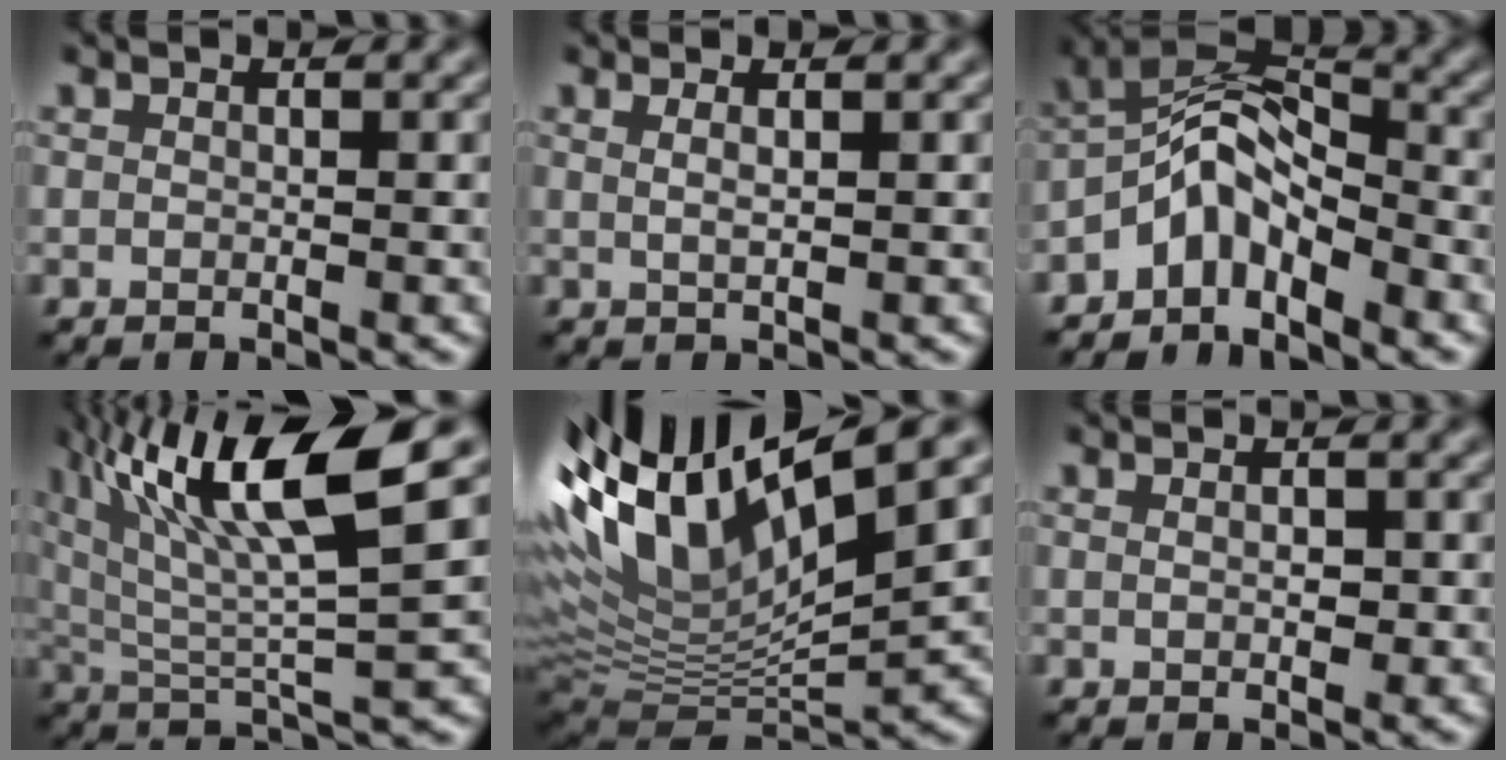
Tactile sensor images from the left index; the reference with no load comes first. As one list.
[{"total": 1.3, "force": [0.5, 0.5, 1.1], "torque": [-0.012, -0.002, 0.003]}, {"total": 5.1, "force": [-3.2, 2.3, 3.2], "torque": [-0.046, 0.012, -0.069]}, {"total": 12.1, "force": [6.1, 2.4, 10.2], "torque": [-0.177, 0.012, 0.110]}, {"total": 14.2, "force": [6.9, 4.3, 11.7], "torque": [-0.223, 0.020, 0.127]}, {"total": 0.7, "force": [0.2, 0.3, 0.6], "torque": [-0.010, 0.001, 0.004]}]